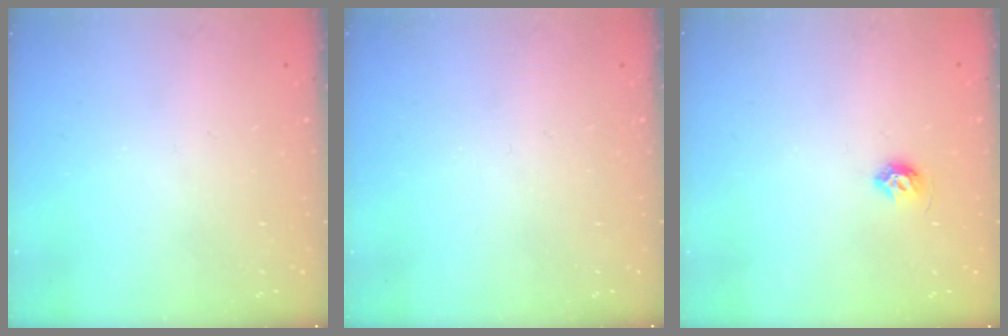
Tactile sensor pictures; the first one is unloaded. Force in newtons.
{"total": 0.0}
{"total": 5.6, "press": 5.5, "slide": 1.0}